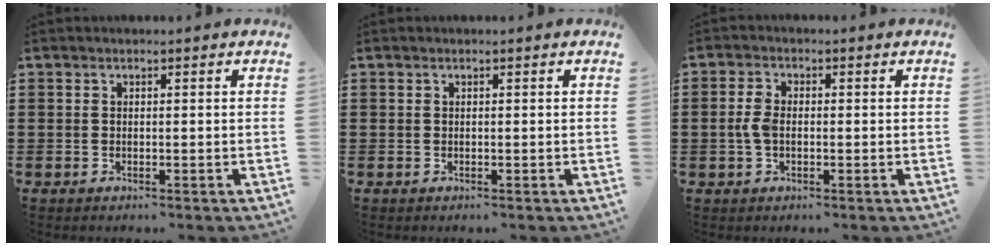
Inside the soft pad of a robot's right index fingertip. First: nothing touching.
{"total": 0.0}
{"total": 3.3, "force": [-0.3, 1.9, 2.7], "torque": [-0.067, 0.000, -0.010]}